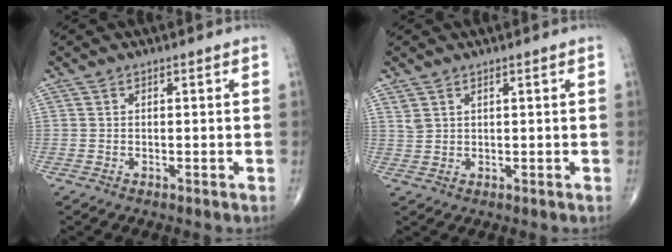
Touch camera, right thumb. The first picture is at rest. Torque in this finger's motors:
{"motor_torque": [-0.20, -0.16, 0.34, 0.21, 0.03]}